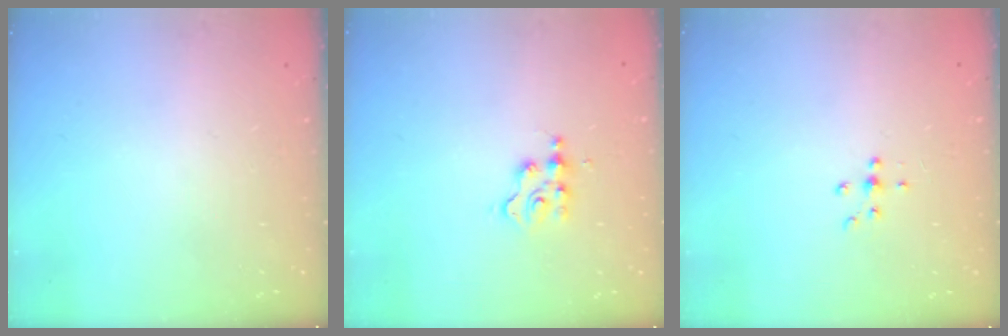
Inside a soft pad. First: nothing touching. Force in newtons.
{"total": 2.9, "press": 2.8, "slide": 0.3}
{"total": 4.4, "press": 4.3, "slide": 1.0}